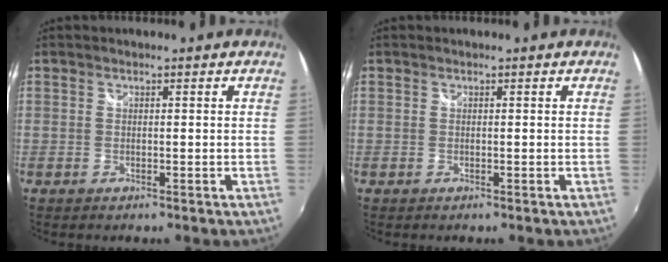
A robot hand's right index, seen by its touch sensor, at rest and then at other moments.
{"total": 0.0}